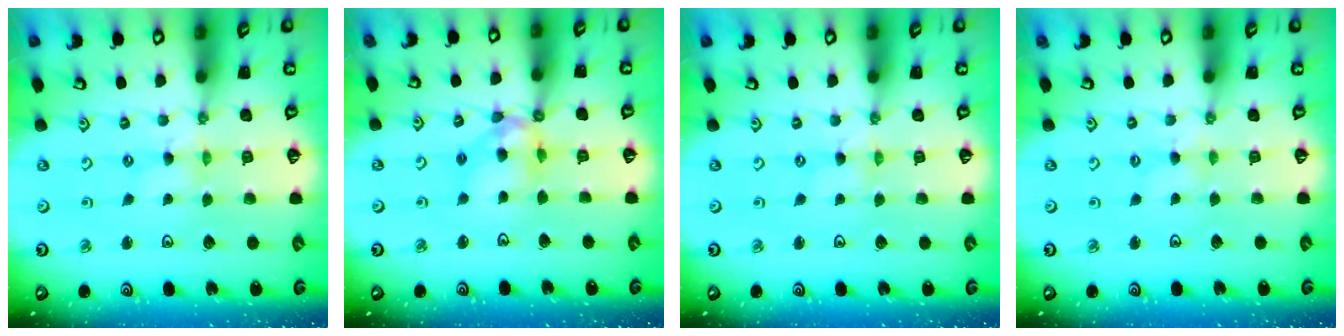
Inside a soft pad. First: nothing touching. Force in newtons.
{"total": 11.8, "press": 11.8, "slide": 0.9}
{"total": 0.0}
{"total": 1.0, "press": 1.0, "slide": 0.2}